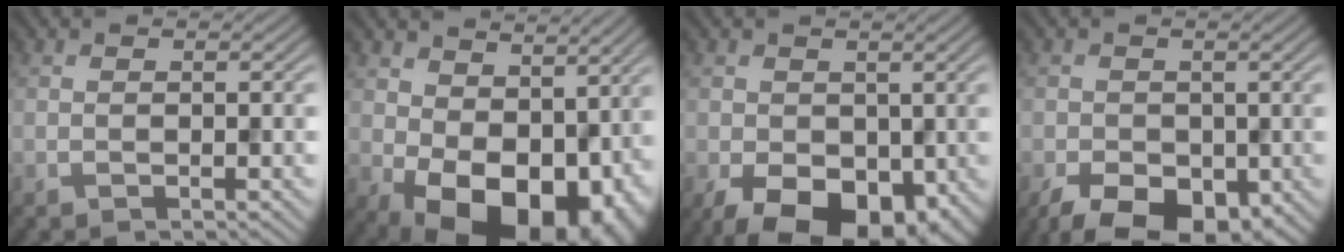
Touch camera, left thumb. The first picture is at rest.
{"total": 14.6, "force": [-0.2, 9.8, 10.8], "torque": [-0.172, -0.042, 0.021]}
{"total": 9.2, "force": [-2.8, 6.0, 6.3], "torque": [-0.114, -0.024, -0.041]}
{"total": 7.1, "force": [-3.3, 4.5, 4.4], "torque": [-0.084, -0.018, -0.053]}